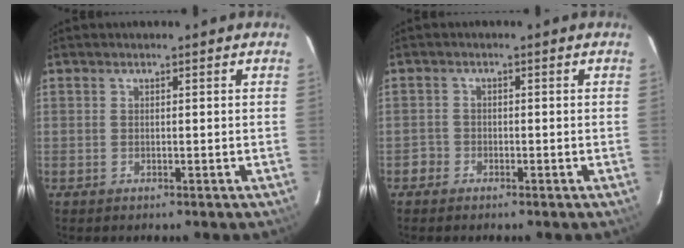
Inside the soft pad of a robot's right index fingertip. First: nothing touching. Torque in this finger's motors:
{"motor_torque": [-0.16, 0.02, -0.62, -0.21]}